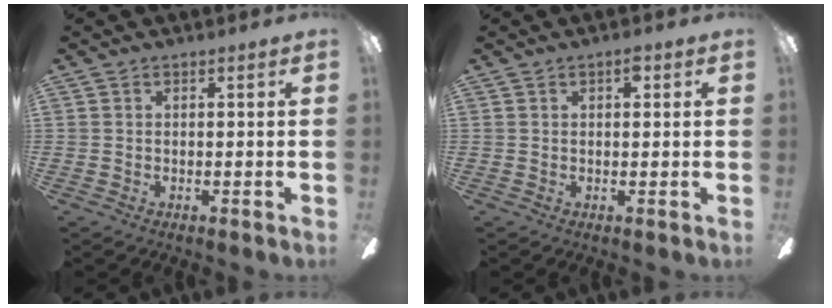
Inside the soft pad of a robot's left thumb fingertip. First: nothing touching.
{"total": 2.2, "force": [1.2, 1.0, 1.6], "torque": [-0.018, -0.001, 0.016]}